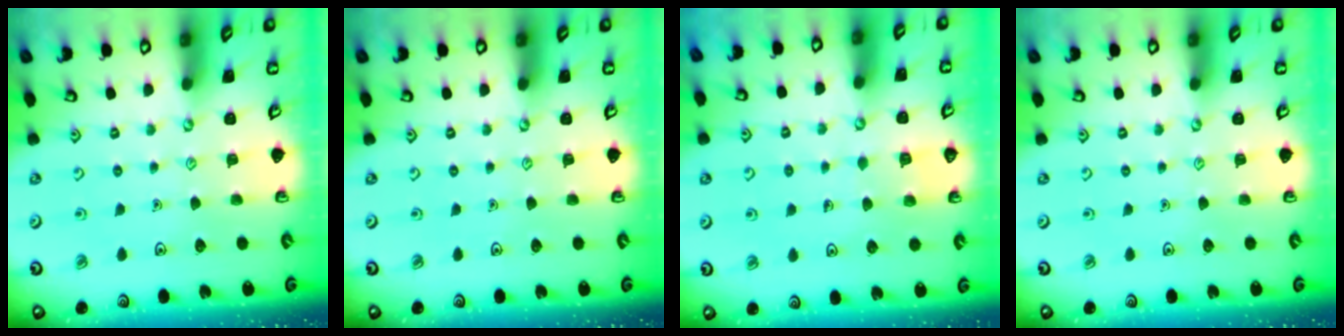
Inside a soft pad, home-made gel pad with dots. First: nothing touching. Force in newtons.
{"total": 0.0}
{"total": 2.8, "press": 2.8, "slide": 0.3}
{"total": 0.0}